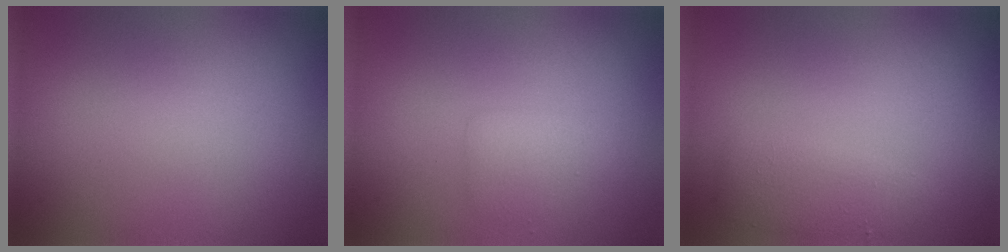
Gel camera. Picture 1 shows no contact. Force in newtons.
{"total": 1.6, "press": 1.6, "slide": 0.0}
{"total": 2.3, "press": 2.3, "slide": 0.0}